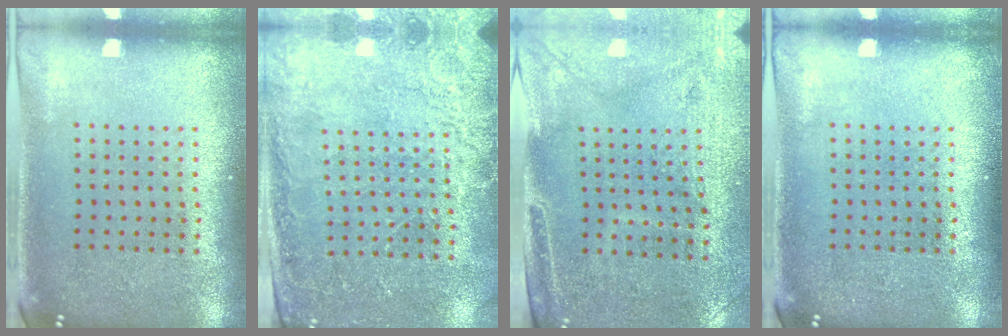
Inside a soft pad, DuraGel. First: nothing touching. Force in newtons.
{"total": 2.5, "press": 2.4, "slide": 0.7}
{"total": 3.0, "press": 2.5, "slide": 1.5}
{"total": 0.0}